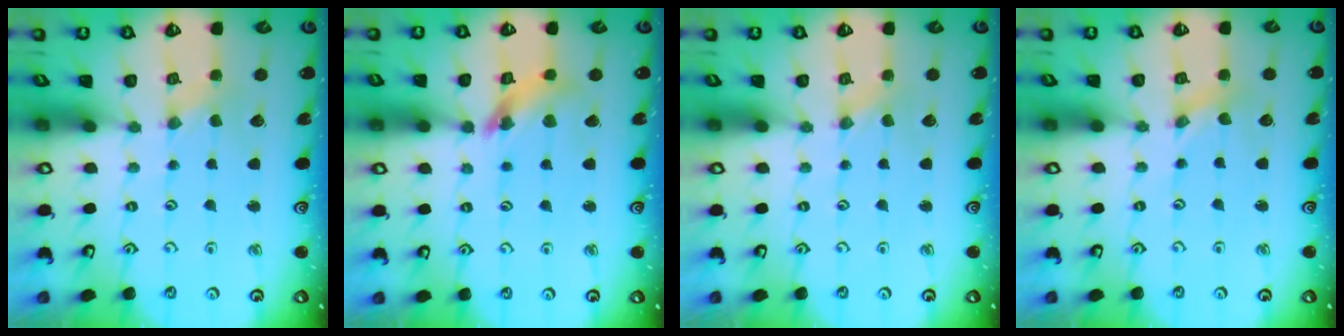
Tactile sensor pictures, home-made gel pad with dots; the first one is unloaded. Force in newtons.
{"total": 10.6, "press": 10.5, "slide": 1.3}
{"total": 0.0}
{"total": 0.8, "press": 0.8, "slide": 0.1}